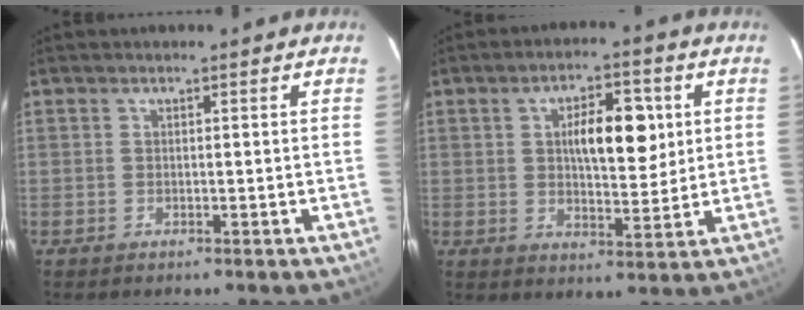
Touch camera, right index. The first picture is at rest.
{"total": 9.2, "force": [2.2, 3.5, 8.2], "torque": [-0.129, 0.012, 0.037]}